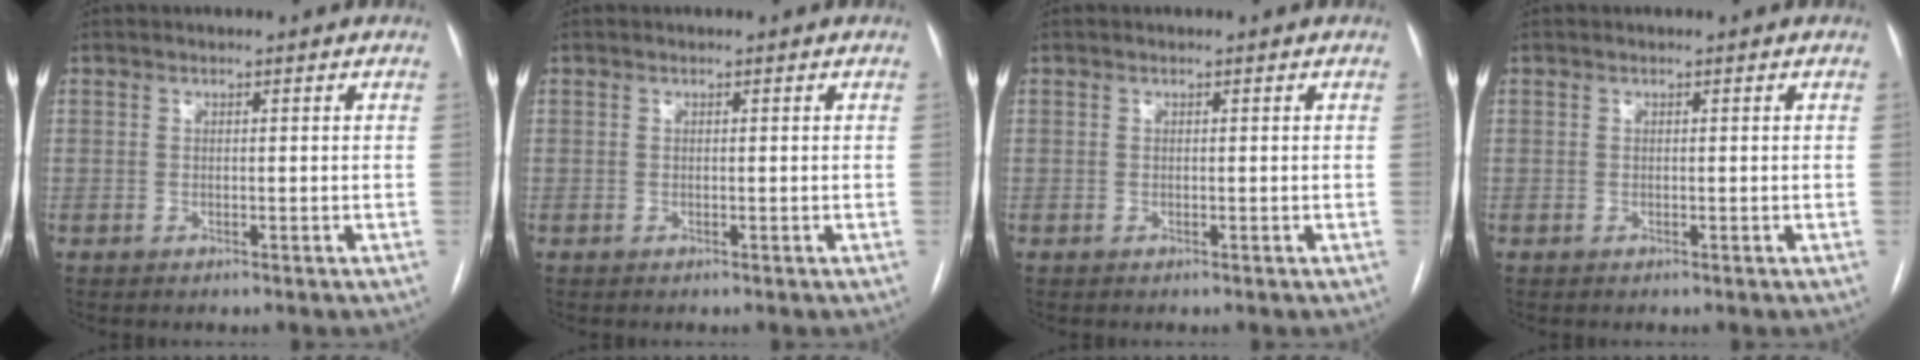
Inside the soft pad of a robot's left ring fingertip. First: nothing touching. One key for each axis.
{"total": 0.0}
{"total": 0.0}
{"total": 0.0}